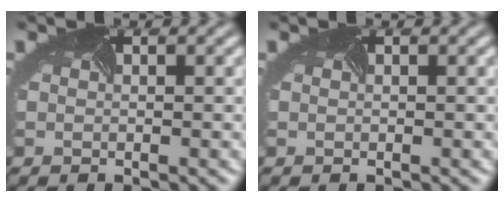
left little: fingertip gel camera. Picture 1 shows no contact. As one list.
[{"total": 0.0}]